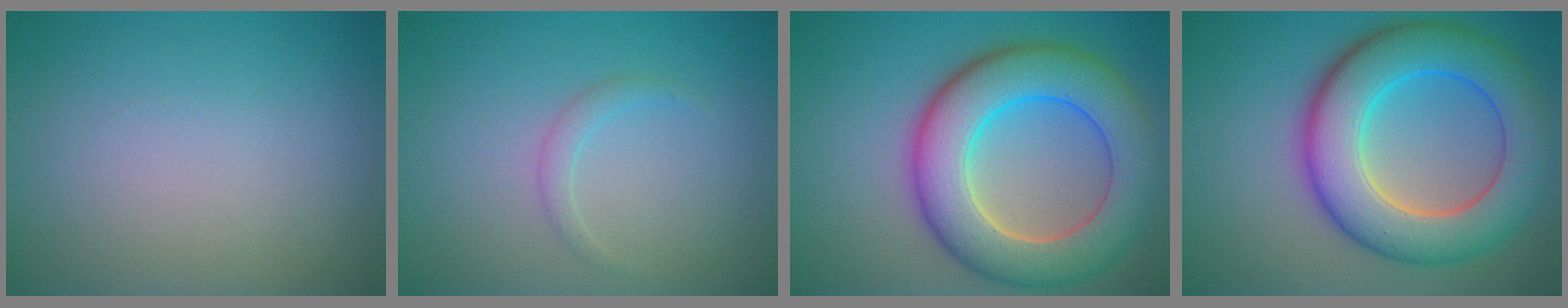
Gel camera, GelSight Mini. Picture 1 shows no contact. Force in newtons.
{"total": 1.1, "press": 1.1, "slide": 0.1}
{"total": 10.2, "press": 10.2, "slide": 0.6}
{"total": 10.0, "press": 10.0, "slide": 0.2}